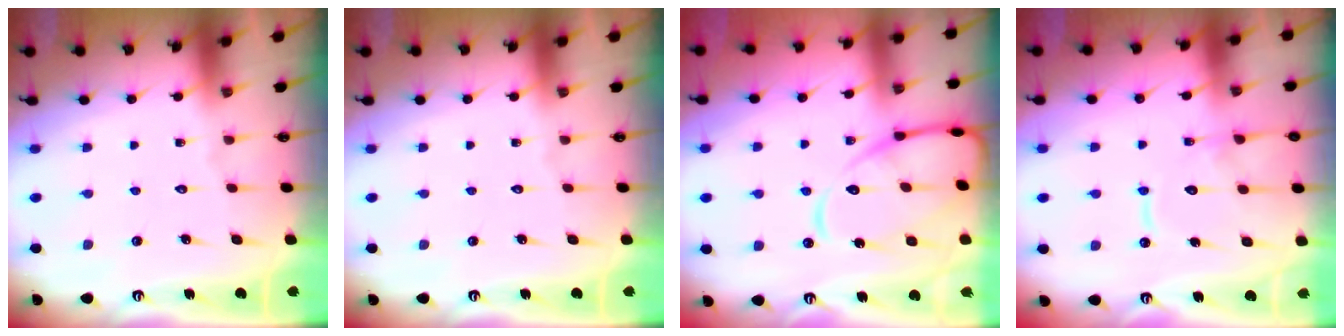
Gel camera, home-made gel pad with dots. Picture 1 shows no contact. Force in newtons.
{"total": 0.0}
{"total": 13.5, "press": 13.5, "slide": 0.8}
{"total": 11.8, "press": 11.8, "slide": 1.1}